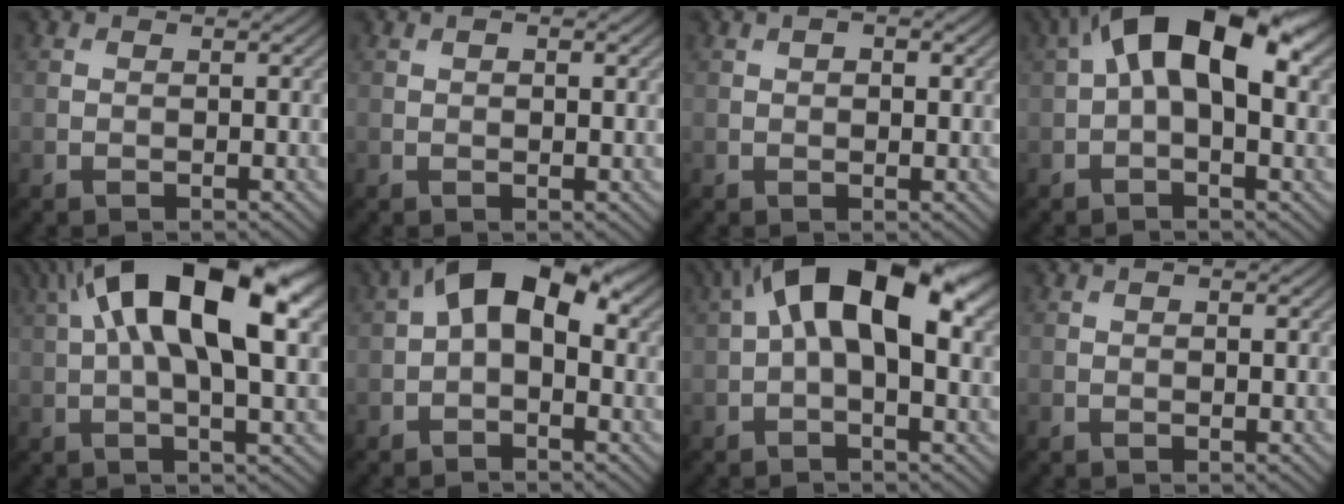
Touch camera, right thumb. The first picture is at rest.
{"total": 1.7, "force": [0.6, 0.7, 1.4], "torque": [-0.023, 0.000, 0.013]}
{"total": 2.5, "force": [0.9, 1.2, 1.9], "torque": [-0.028, -0.002, 0.017]}
{"total": 14.2, "force": [4.0, 7.0, 11.7], "torque": [-0.198, 0.018, 0.060]}
{"total": 18.8, "force": [6.2, 7.5, 16.2], "torque": [-0.290, 0.050, 0.090]}
{"total": 9.8, "force": [2.1, 5.5, 7.8], "torque": [-0.133, 0.018, 0.020]}
{"total": 15.6, "force": [4.4, 7.5, 13.0], "torque": [-0.221, 0.023, 0.063]}
{"total": 1.0, "force": [0.4, 0.4, 0.9], "torque": [-0.015, 0.001, 0.006]}